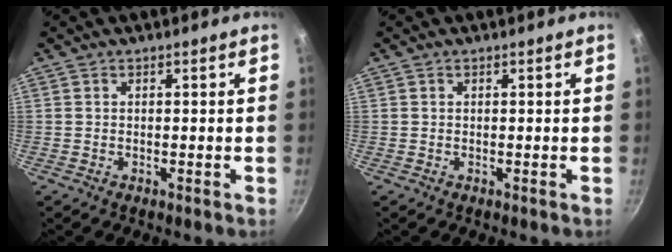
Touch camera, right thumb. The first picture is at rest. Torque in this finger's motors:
{"motor_torque": [0.03, 0.01, -0.16, -0.12, 0.00]}